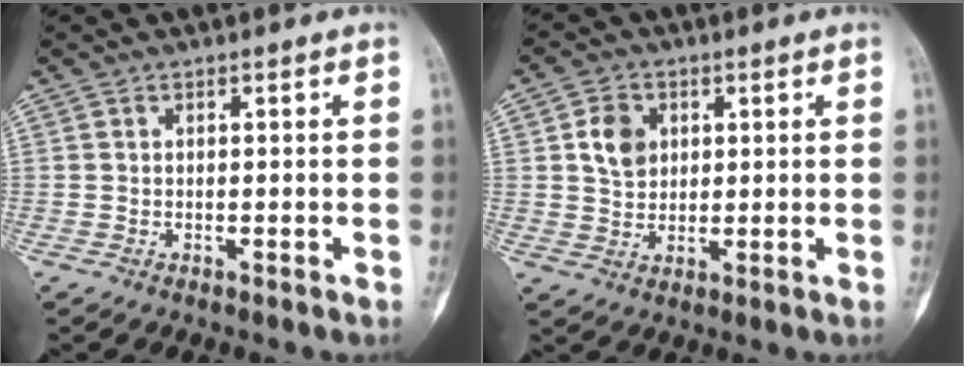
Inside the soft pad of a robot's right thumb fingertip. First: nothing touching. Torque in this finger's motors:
{"motor_torque": [-0.18, 0.24, 0.14, -0.06, 0.01]}